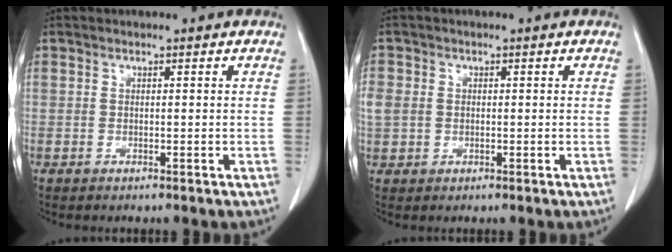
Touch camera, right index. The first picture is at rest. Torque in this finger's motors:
{"motor_torque": [0.67, 0.02, 0.26, 0.10]}